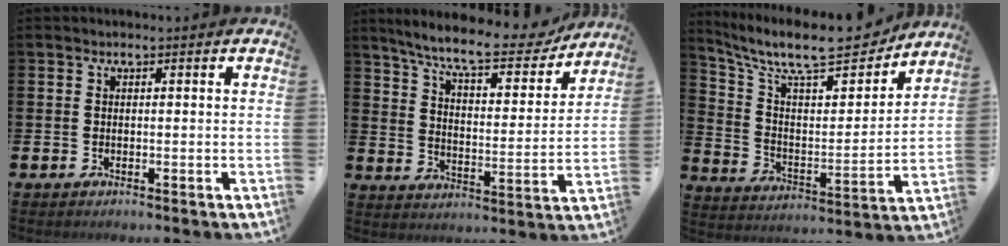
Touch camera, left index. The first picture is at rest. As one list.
[{"total": 9.6, "force": [8.6, 1.8, 4.1], "torque": [-0.102, -0.053, 0.142]}, {"total": 12.3, "force": [10.8, 3.0, 5.1], "torque": [-0.132, -0.075, 0.187]}]